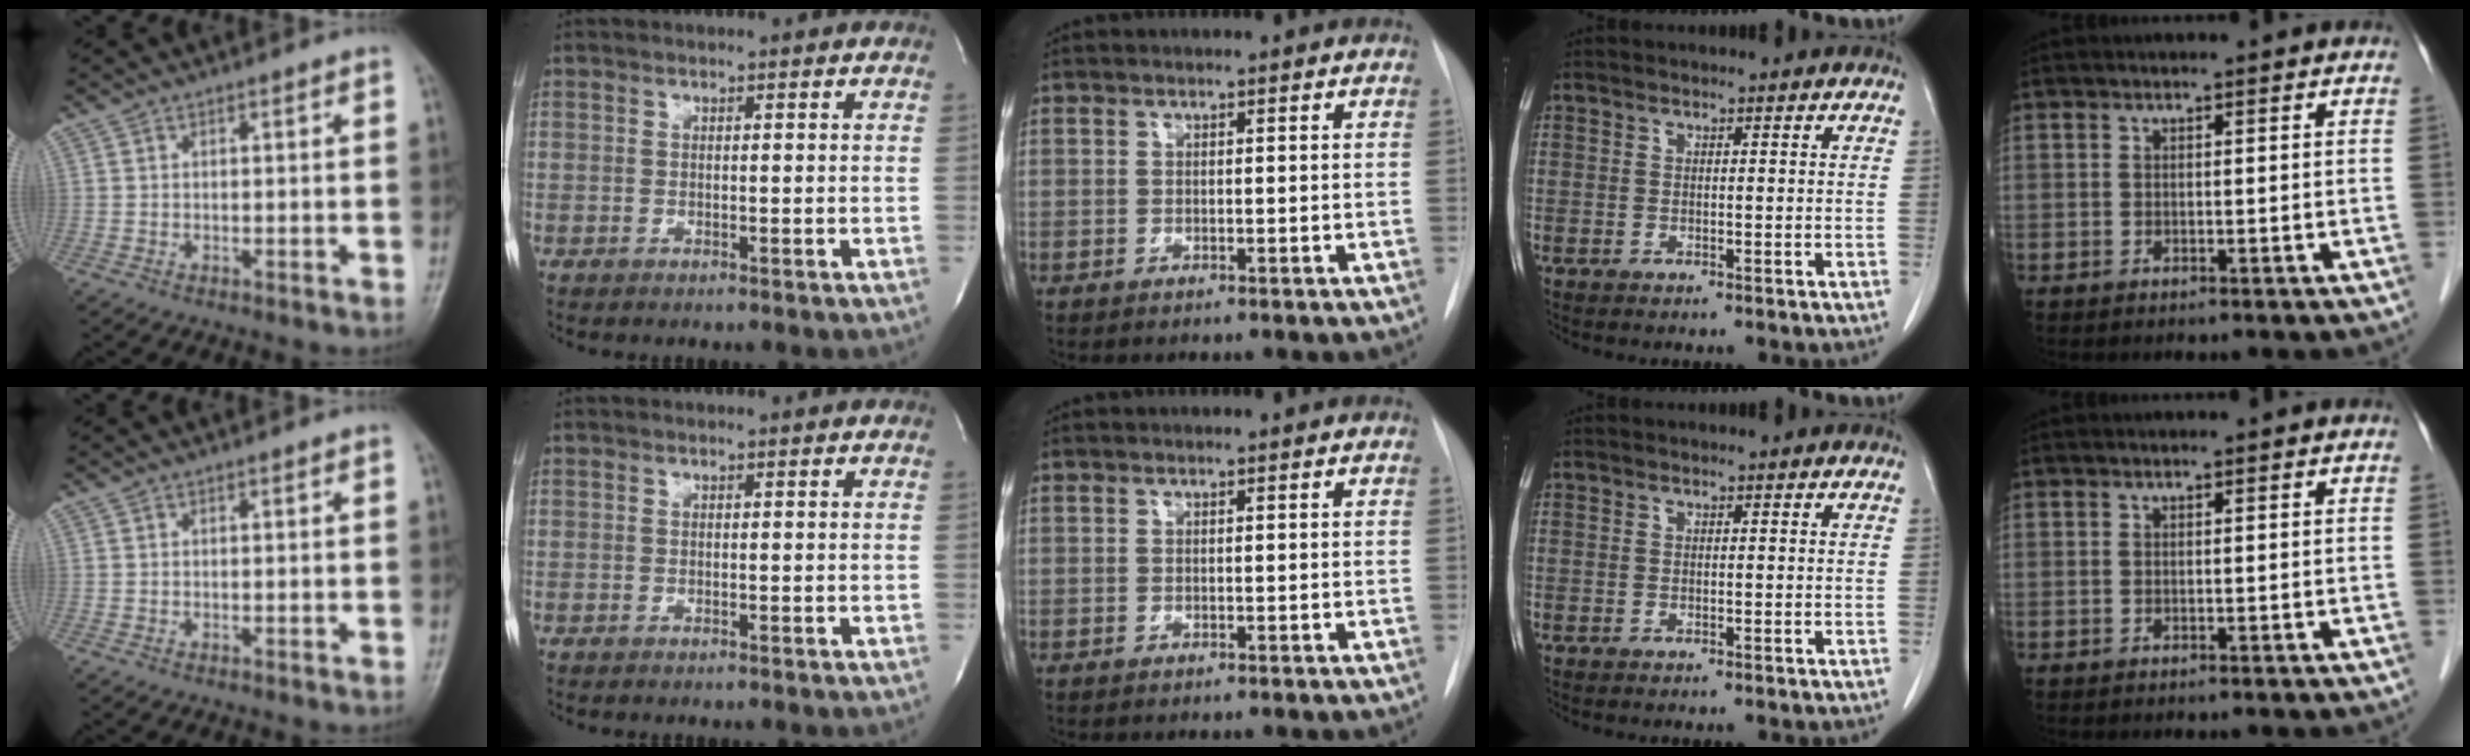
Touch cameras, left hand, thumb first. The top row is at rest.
{}